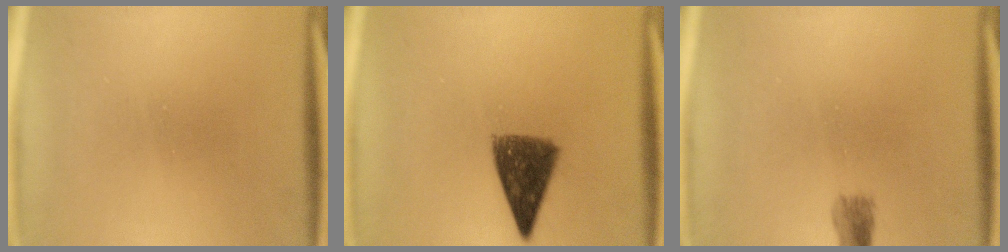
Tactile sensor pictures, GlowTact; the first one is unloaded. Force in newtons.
{"total": 8.4}
{"total": 1.8}